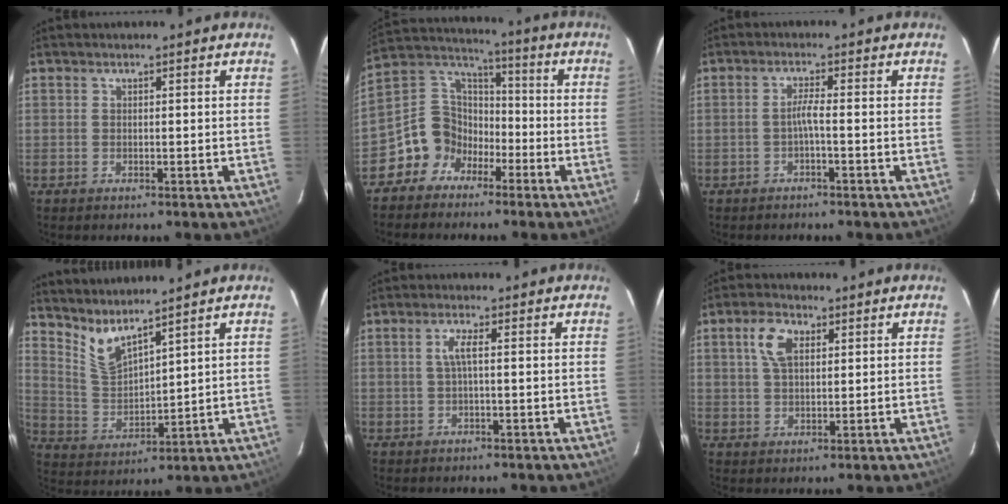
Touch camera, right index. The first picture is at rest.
{"total": 10.3, "force": [-5.8, 8.2, 2.2], "torque": [-0.060, 0.045, -0.117]}
{"total": 2.0, "force": [-1.0, -0.3, 1.7], "torque": [-0.035, 0.002, -0.019]}
{"total": 6.7, "force": [5.8, 0.8, 3.3], "torque": [-0.068, -0.014, 0.124]}
{"total": 2.5, "force": [0.1, 0.1, 2.5], "torque": [-0.050, 0.003, 0.001]}
{"total": 5.8, "force": [2.2, 3.3, 4.3], "torque": [-0.084, 0.015, 0.042]}